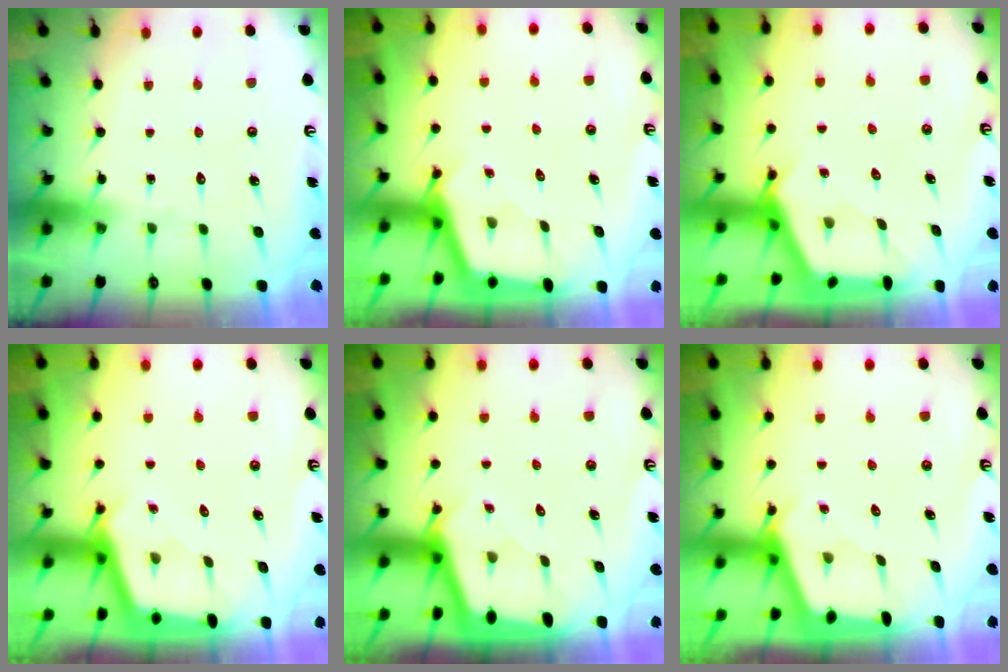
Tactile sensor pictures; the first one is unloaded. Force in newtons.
{"total": 2.5, "press": 2.5, "slide": 0.2}
{"total": 2.7, "press": 2.7, "slide": 0.3}
{"total": 2.2, "press": 2.2, "slide": 0.2}
{"total": 2.1, "press": 2.1, "slide": 0.1}
{"total": 2.6, "press": 2.5, "slide": 0.3}